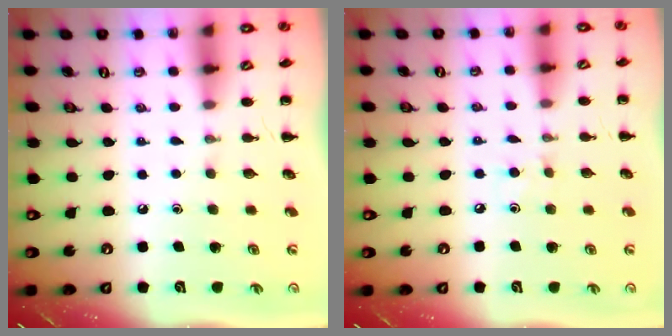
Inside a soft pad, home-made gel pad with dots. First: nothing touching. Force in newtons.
{"total": 4.0, "press": 3.8, "slide": 1.3}